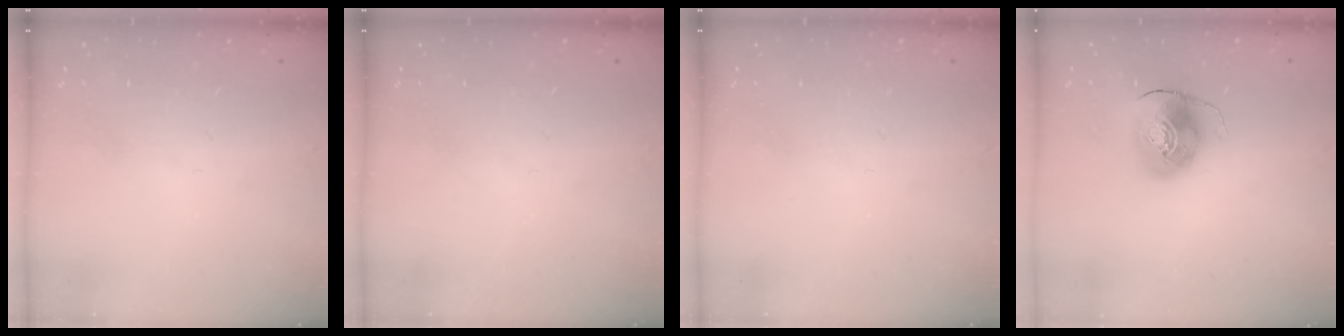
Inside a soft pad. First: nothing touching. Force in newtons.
{"total": 0.0}
{"total": 0.0}
{"total": 9.4, "press": 9.2, "slide": 1.5}